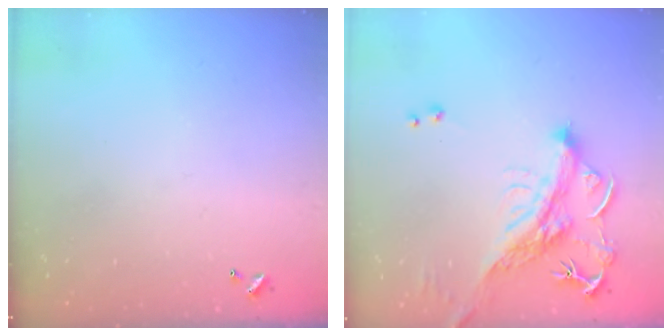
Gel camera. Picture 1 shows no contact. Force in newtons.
{"total": 3.5, "press": 3.2, "slide": 1.4}